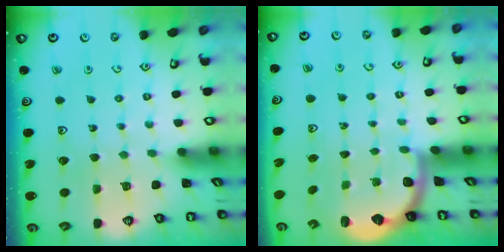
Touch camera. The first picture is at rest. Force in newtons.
{"total": 2.3, "press": 2.0, "slide": 1.2}